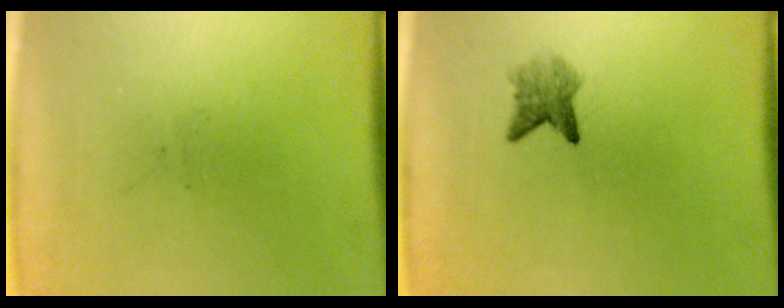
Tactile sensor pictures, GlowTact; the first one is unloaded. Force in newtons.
{"total": 2.6}